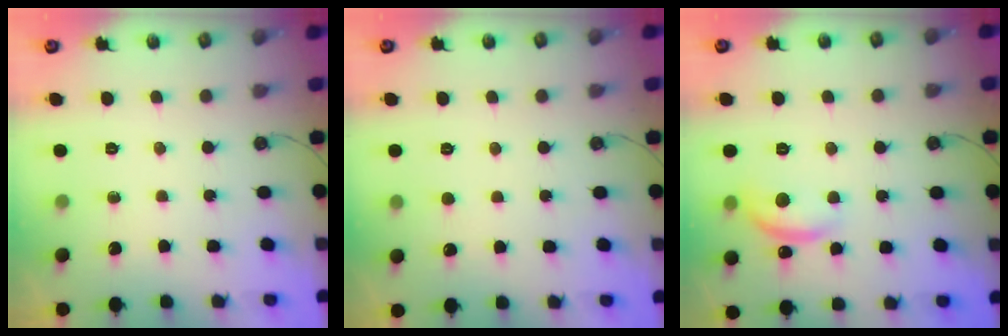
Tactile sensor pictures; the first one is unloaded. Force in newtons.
{"total": 2.7, "press": 2.7, "slide": 0.3}
{"total": 6.5, "press": 6.5, "slide": 0.6}